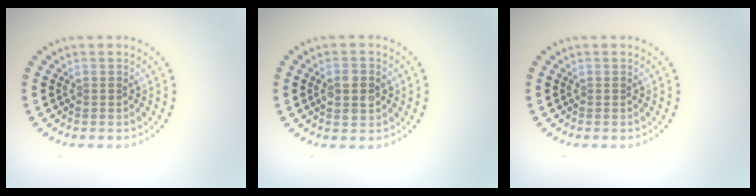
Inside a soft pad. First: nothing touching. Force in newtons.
{"total": 2.9, "press": 2.9, "slide": 0.2}
{"total": 0.0}